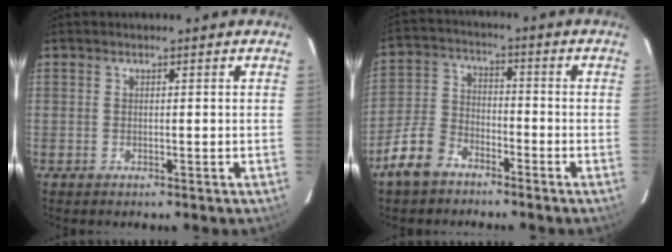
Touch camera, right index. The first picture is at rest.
{"total": 8.8, "force": [-6.2, 5.1, 3.6], "torque": [-0.092, 0.016, -0.119]}